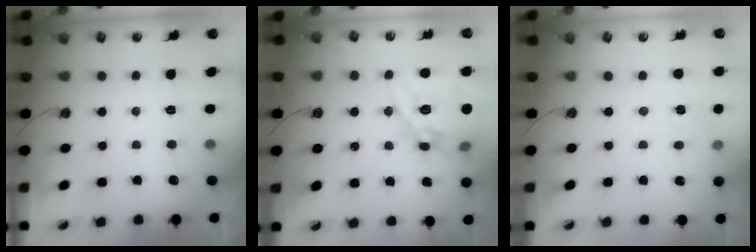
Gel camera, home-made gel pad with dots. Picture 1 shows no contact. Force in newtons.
{"total": 19.2, "press": 19.1, "slide": 1.9}
{"total": 1.3, "press": 1.3, "slide": 0.2}